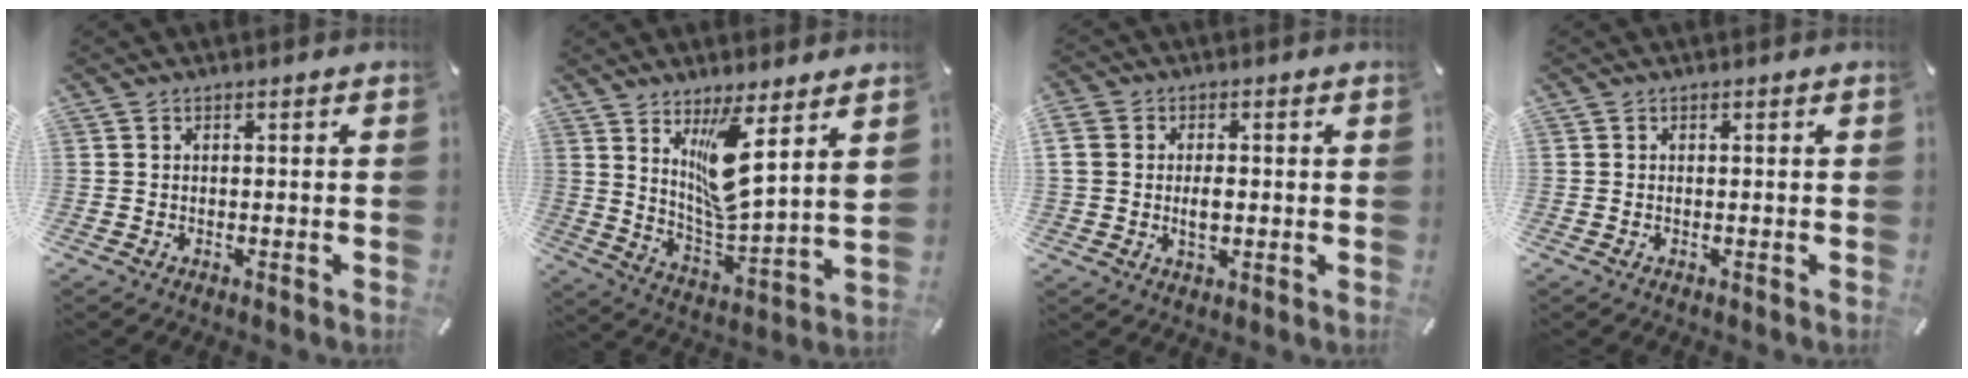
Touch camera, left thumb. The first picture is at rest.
{"total": 12.5, "force": [7.4, 2.2, 9.9], "torque": [-0.166, -0.050, 0.125]}
{"total": 5.2, "force": [0.0, 4.0, 3.3], "torque": [-0.064, -0.004, -0.005]}
{"total": 0.0}